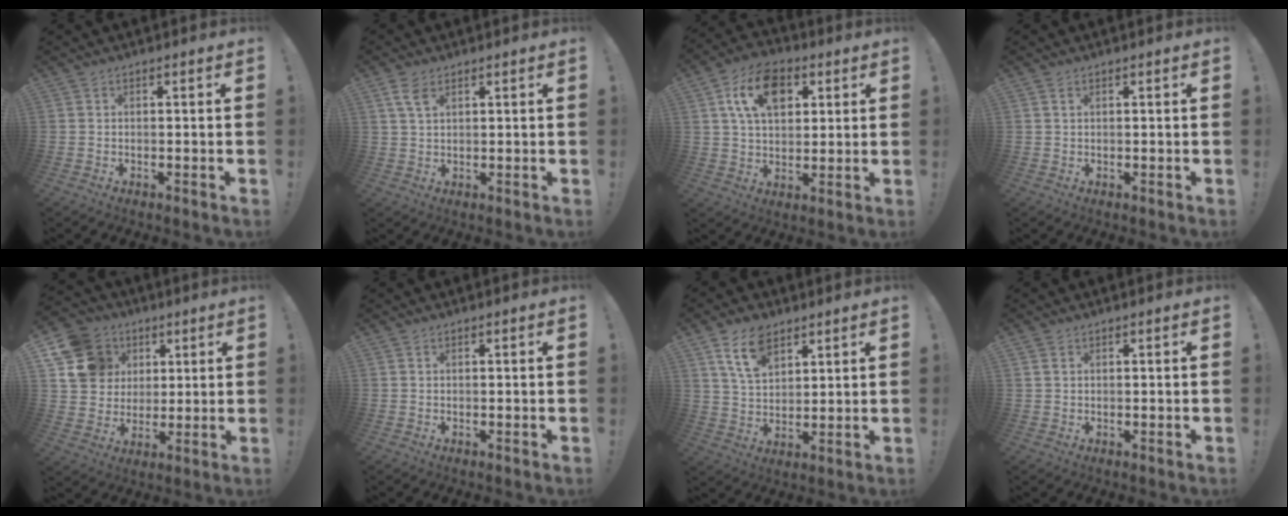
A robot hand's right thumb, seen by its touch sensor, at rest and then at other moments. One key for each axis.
{"total": 5.0, "fx": 2.7, "fy": 2.4, "fz": 3.4, "tx": -0.054, "ty": -0.010, "tz": 0.049}
{"total": 14.2, "fx": 5.5, "fy": 9.5, "fz": 9.1, "tx": -0.141, "ty": -0.001, "tz": 0.103}
{"total": 1.0, "fx": 0.6, "fy": 0.4, "fz": 0.7, "tx": -0.015, "ty": 0.000, "tz": 0.011}
{"total": 16.1, "fx": 5.9, "fy": 13.8, "fz": 5.9, "tx": -0.091, "ty": -0.012, "tz": 0.135}
{"total": 0.0}
{"total": 11.1, "fx": 6.8, "fy": 6.4, "fz": 6.0, "tx": -0.108, "ty": -0.020, "tz": 0.131}
{"total": 1.3, "fx": 0.8, "fy": 0.9, "fz": 0.6, "tx": -0.012, "ty": 0.002, "tz": 0.015}